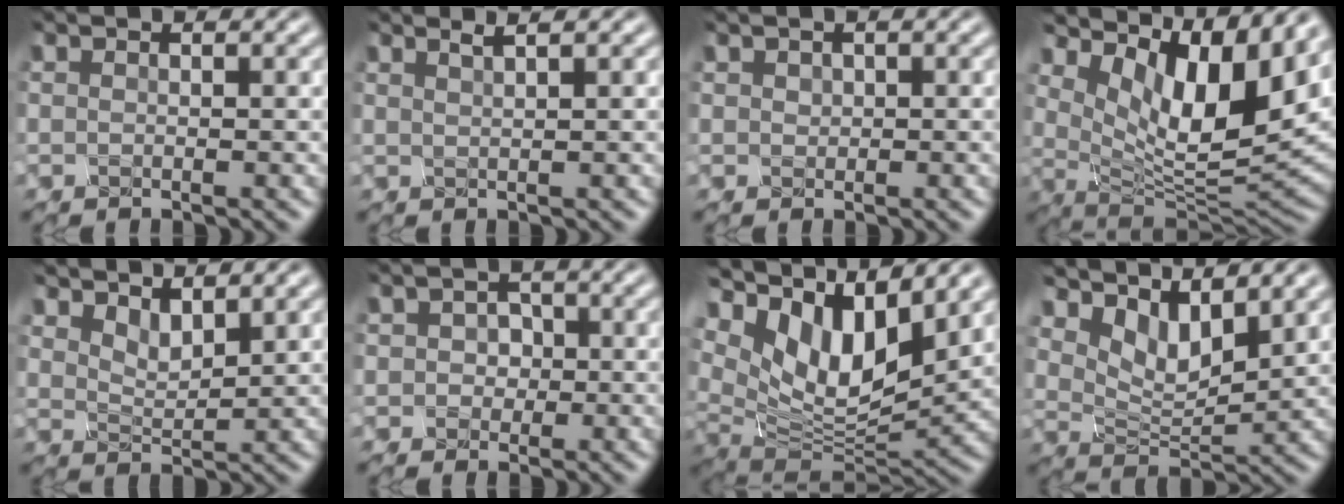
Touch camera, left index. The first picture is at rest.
{"total": 1.6, "force": [1.1, 0.3, 1.0], "torque": [-0.015, 0.006, 0.006]}
{"total": 0.9, "force": [0.2, 0.7, 0.5], "torque": [-0.021, -0.001, 0.014]}
{"total": 13.9, "force": [4.8, 6.7, 11.2], "torque": [-0.219, 0.018, 0.082]}
{"total": 4.6, "force": [2.8, 2.1, 2.9], "torque": [-0.068, -0.001, 0.037]}
{"total": 3.1, "force": [-0.6, 2.7, 1.4], "torque": [-0.056, 0.008, -0.006]}
{"total": 12.1, "force": [3.4, 6.1, 9.8], "torque": [-0.196, 0.021, 0.056]}
{"total": 7.8, "force": [3.8, 3.6, 5.8], "torque": [-0.125, -0.002, 0.070]}